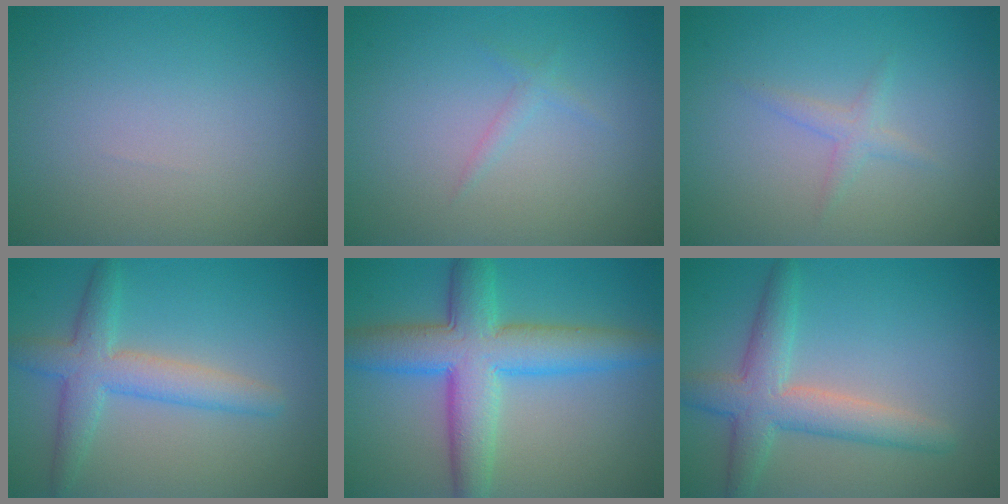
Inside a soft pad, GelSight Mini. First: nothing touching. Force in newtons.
{"total": 0.8, "press": 0.8, "slide": 0.0}
{"total": 1.3, "press": 1.3, "slide": 0.1}
{"total": 4.3, "press": 4.2, "slide": 0.2}
{"total": 8.2, "press": 8.2, "slide": 0.0}
{"total": 4.9, "press": 4.9, "slide": 0.2}